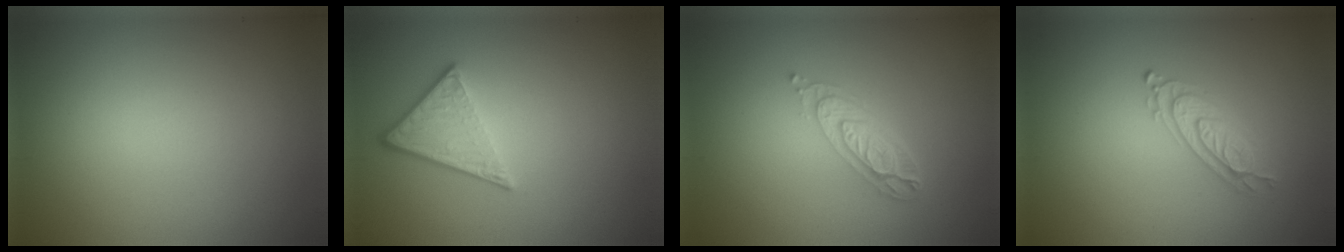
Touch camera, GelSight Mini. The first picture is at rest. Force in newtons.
{"total": 3.7, "press": 2.8, "slide": 2.5}
{"total": 3.4, "press": 2.6, "slide": 2.2}
{"total": 2.2, "press": 2.1, "slide": 0.6}